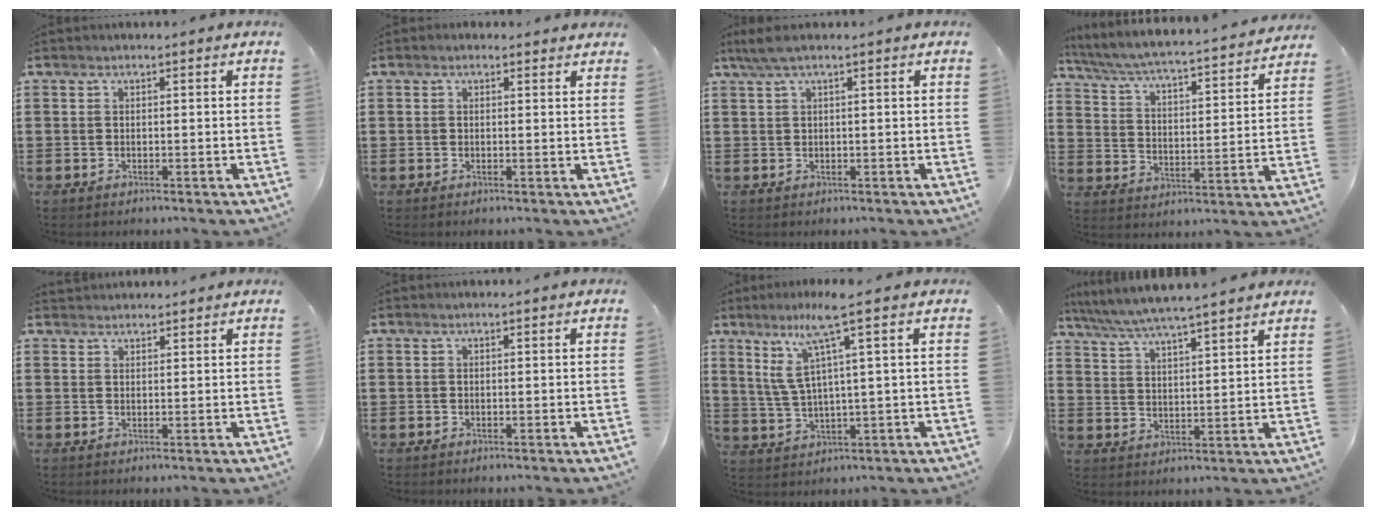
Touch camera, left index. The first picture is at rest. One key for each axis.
{"total": 0.9, "fx": 0.8, "fy": 0.3, "fz": 0.3, "tx": -0.007, "ty": 0.002, "tz": 0.015}
{"total": 2.2, "fx": 1.0, "fy": 0.2, "fz": 2.0, "tx": -0.047, "ty": -0.003, "tz": 0.015}
{"total": 3.9, "fx": 3.5, "fy": -0.2, "fz": 1.5, "tx": -0.052, "ty": -0.037, "tz": 0.048}
{"total": 1.7, "fx": 1.7, "fy": 0.3, "fz": -0.2, "tx": 0.000, "ty": 0.002, "tz": 0.034}
{"total": 0.0}
{"total": 8.3, "fx": 4.3, "fy": 0.0, "fz": 7.1, "tx": -0.164, "ty": -0.011, "tz": 0.068}
{"total": 5.5, "fx": 5.1, "fy": -0.5, "fz": 2.0, "tx": -0.059, "ty": -0.030, "tz": 0.087}